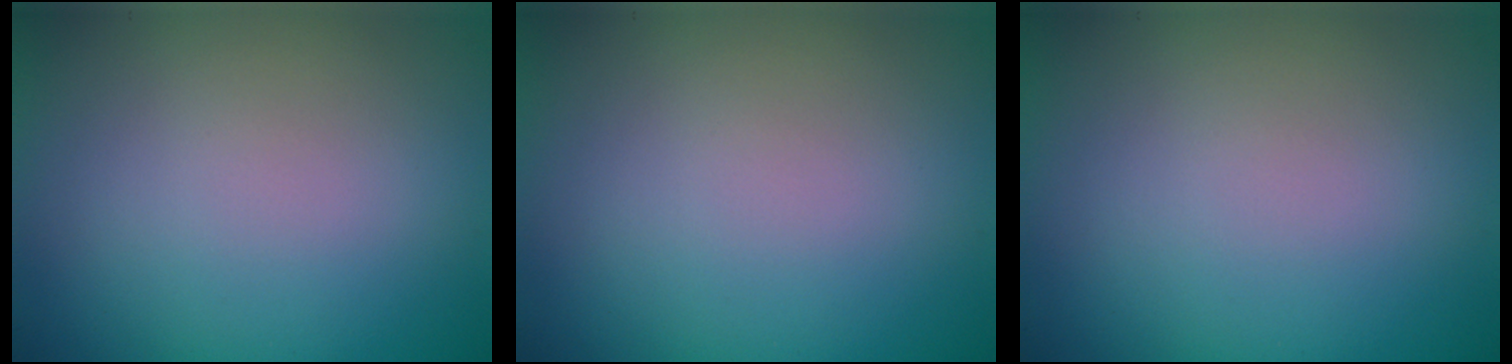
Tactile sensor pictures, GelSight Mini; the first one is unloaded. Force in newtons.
{"total": 0.0}
{"total": 0.0}